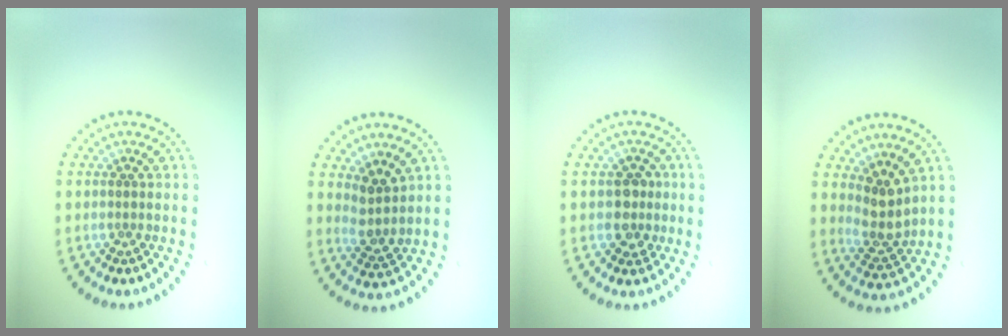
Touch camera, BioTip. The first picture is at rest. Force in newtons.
{"total": 2.3, "press": 1.9, "slide": 1.3}
{"total": 2.2, "press": 2.1, "slide": 0.7}
{"total": 3.1, "press": 2.4, "slide": 1.9}